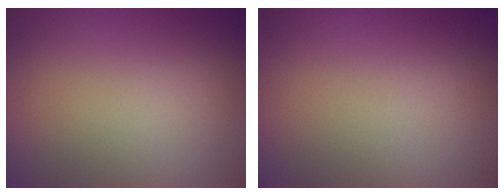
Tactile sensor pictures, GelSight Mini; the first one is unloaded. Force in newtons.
{"total": 0.0}